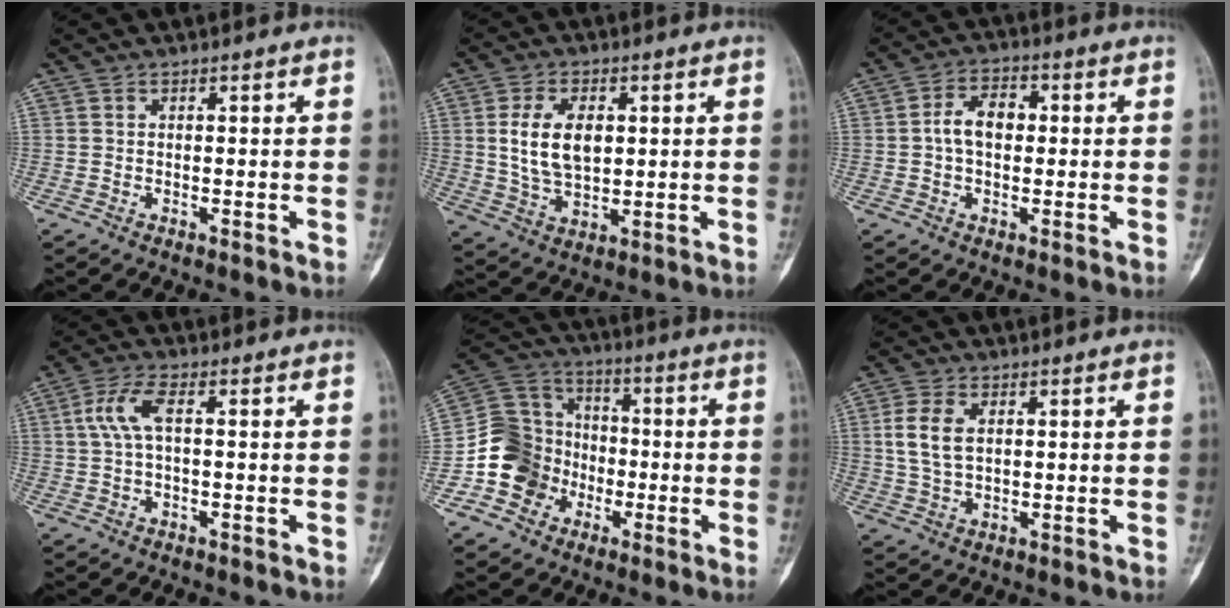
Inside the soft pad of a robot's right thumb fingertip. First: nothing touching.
{"total": 9.9, "force": [1.7, 5.9, 7.8], "torque": [-0.137, -0.011, 0.040]}
{"total": 6.3, "force": [0.2, 4.2, 4.7], "torque": [-0.070, 0.019, -0.004]}
{"total": 5.4, "force": [0.8, 2.0, 5.0], "torque": [-0.122, 0.017, 0.014]}
{"total": 13.1, "force": [-4.6, 11.7, 3.8], "torque": [-0.037, 0.068, -0.082]}
{"total": 6.4, "force": [1.3, 3.8, 5.0], "torque": [-0.108, -0.002, 0.028]}